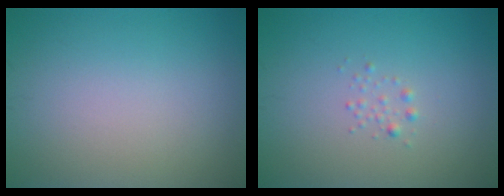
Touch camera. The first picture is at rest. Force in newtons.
{"total": 0.7, "press": 0.7, "slide": 0.0}